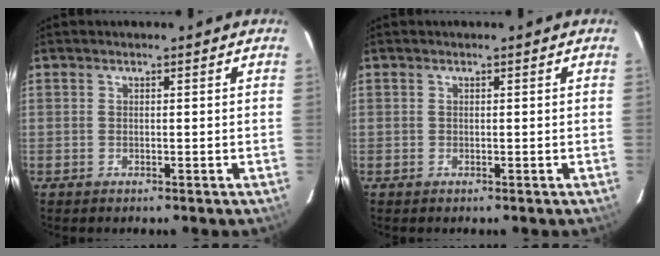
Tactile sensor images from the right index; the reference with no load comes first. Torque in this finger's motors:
{"motor_torque": [-0.09, 0.03, 0.01, 0.01]}